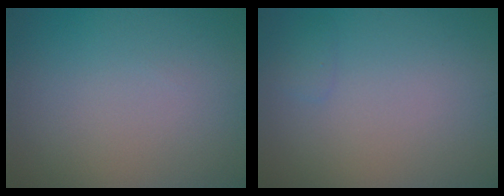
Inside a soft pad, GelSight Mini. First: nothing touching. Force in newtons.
{"total": 0.6, "press": 0.6, "slide": 0.1}